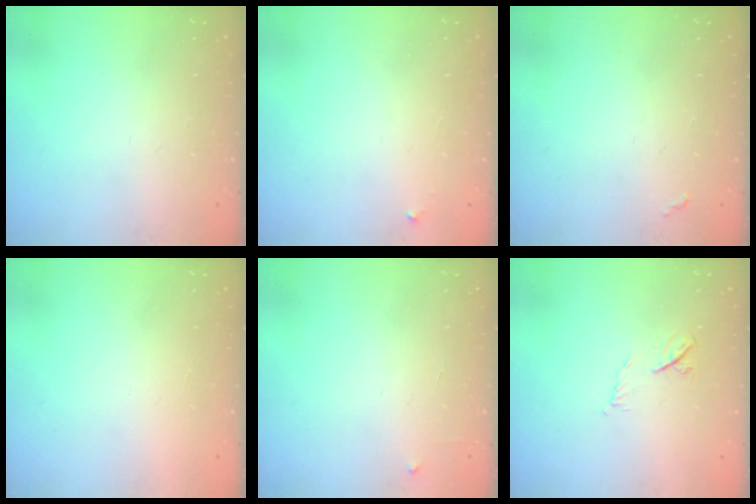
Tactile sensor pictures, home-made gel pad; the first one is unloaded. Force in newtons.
{"total": 2.2, "press": 2.2, "slide": 0.1}
{"total": 2.8, "press": 2.8, "slide": 0.4}
{"total": 1.5, "press": 1.5, "slide": 0.1}
{"total": 2.3, "press": 2.3, "slide": 0.3}
{"total": 5.2, "press": 5.1, "slide": 0.8}